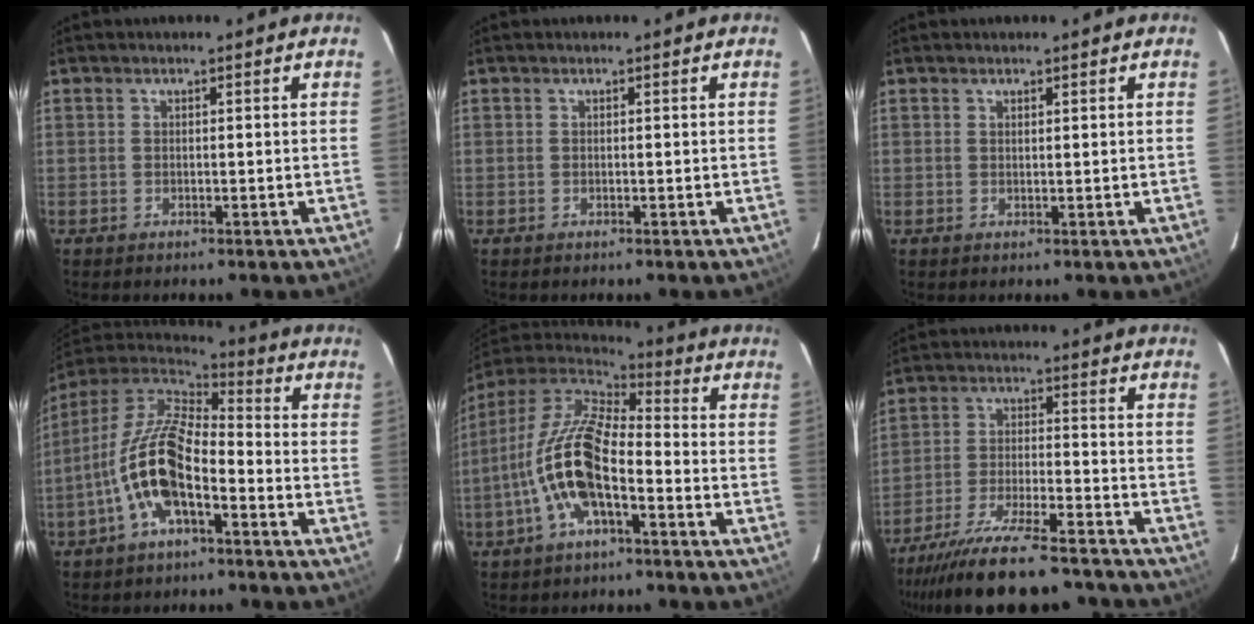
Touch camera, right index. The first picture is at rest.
{"total": 0.0}
{"total": 0.6, "force": [0.6, 0.1, 0.2], "torque": [-0.005, 0.000, 0.011]}
{"total": 15.3, "force": [-5.4, 6.0, 12.9], "torque": [-0.263, 0.002, -0.112]}
{"total": 16.2, "force": [-5.1, 6.1, 14.1], "torque": [-0.284, -0.001, -0.106]}
{"total": 22.0, "force": [-19.4, 4.1, 9.6], "torque": [-0.184, -0.035, -0.289]}